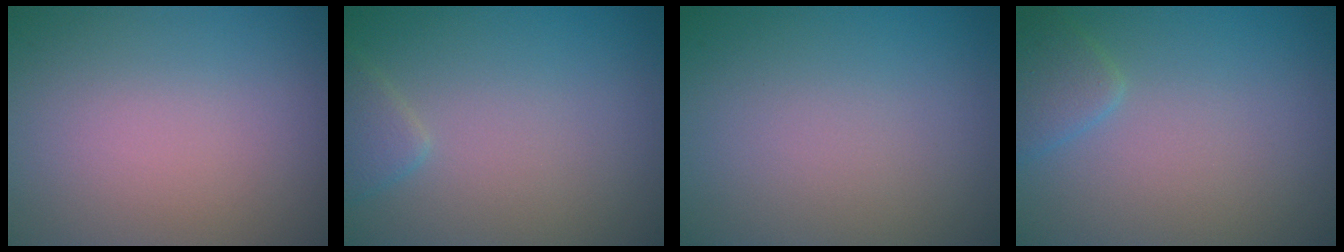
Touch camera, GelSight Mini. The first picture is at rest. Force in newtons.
{"total": 1.6, "press": 1.6, "slide": 0.1}
{"total": 0.0}
{"total": 1.8, "press": 1.8, "slide": 0.1}